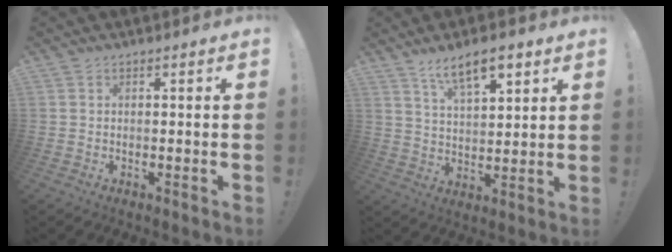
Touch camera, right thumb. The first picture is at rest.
{"total": 10.5, "force": [6.8, 3.8, 7.1], "torque": [-0.107, -0.029, 0.118]}